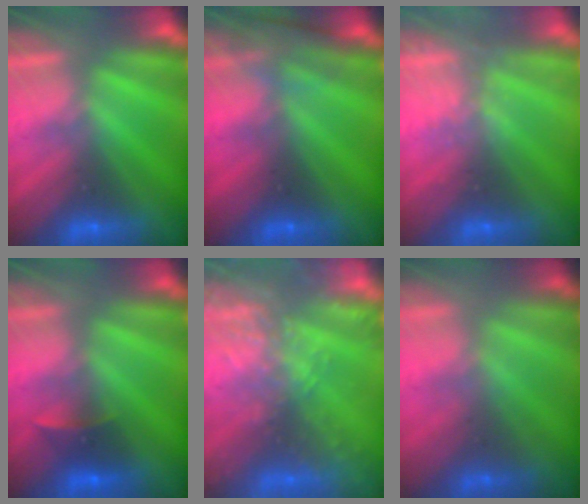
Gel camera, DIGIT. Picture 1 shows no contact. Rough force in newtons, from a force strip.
{"total": 2.7}
{"total": 2.2}
{"total": 1.8}
{"total": 5.9}
{"total": 1.2}